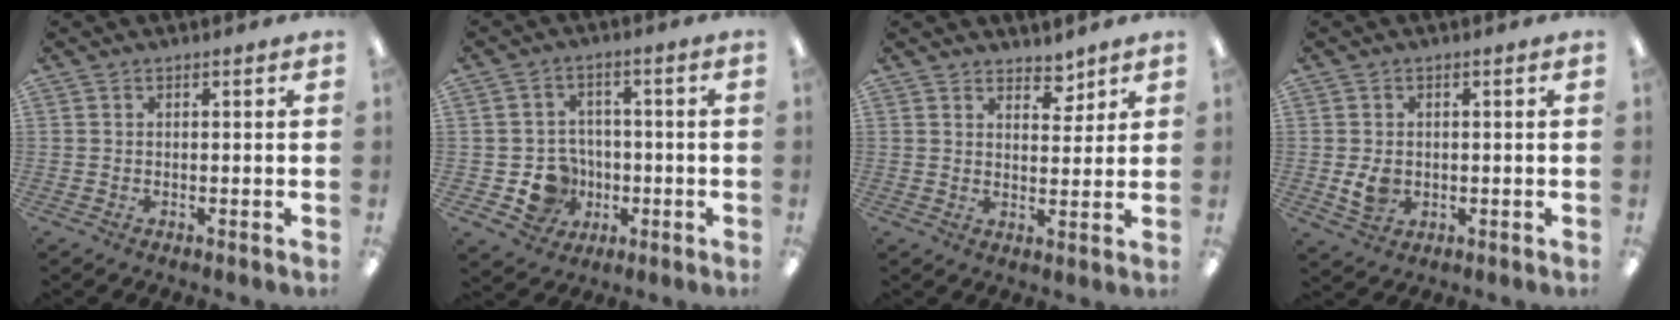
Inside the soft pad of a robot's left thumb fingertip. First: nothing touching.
{"total": 8.7, "force": [-2.2, 7.9, 2.8], "torque": [-0.069, 0.013, -0.033]}
{"total": 4.5, "force": [3.9, 2.1, 1.0], "torque": [0.002, -0.026, 0.066]}
{"total": 4.5, "force": [-0.1, 3.6, 2.7], "torque": [-0.039, -0.001, -0.003]}